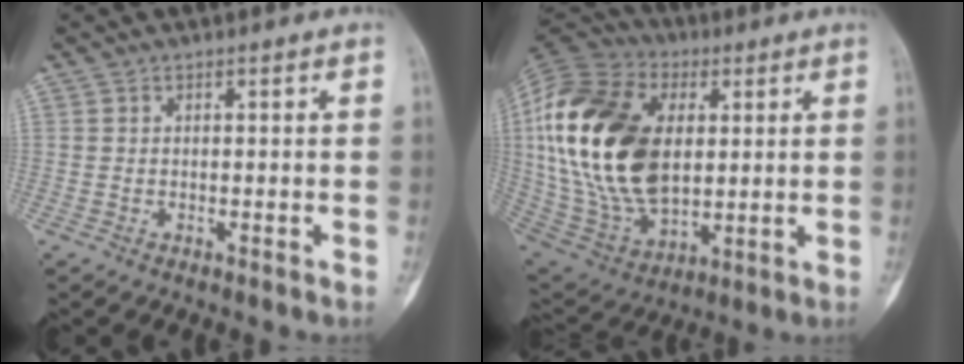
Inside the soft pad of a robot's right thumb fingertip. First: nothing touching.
{"total": 29.0, "force": [3.8, 17.8, 22.5], "torque": [-0.455, -0.016, 0.073]}